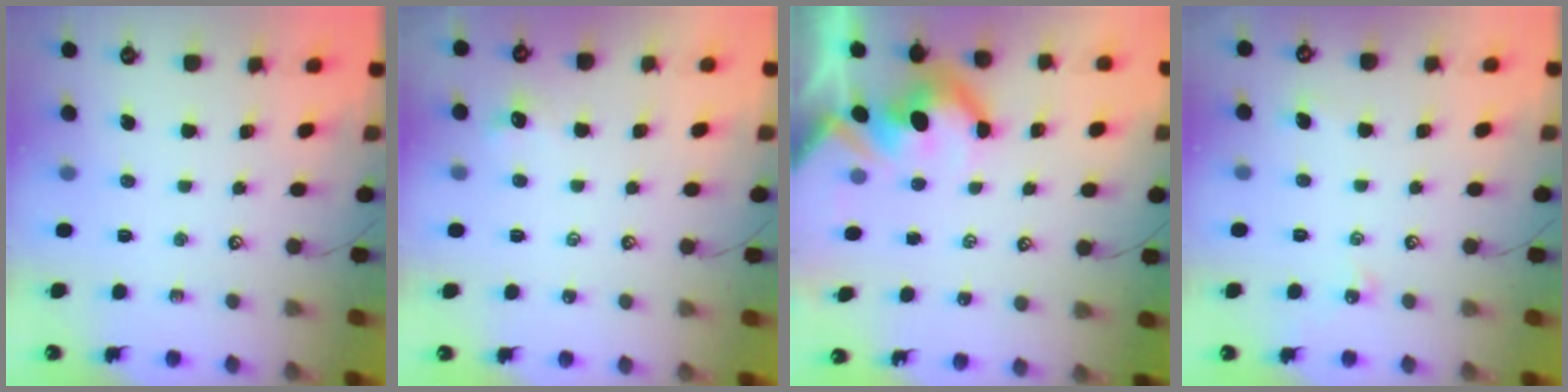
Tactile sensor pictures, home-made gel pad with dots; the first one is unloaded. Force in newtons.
{"total": 0.0}
{"total": 7.7, "press": 7.6, "slide": 1.1}
{"total": 2.6, "press": 2.6, "slide": 0.5}